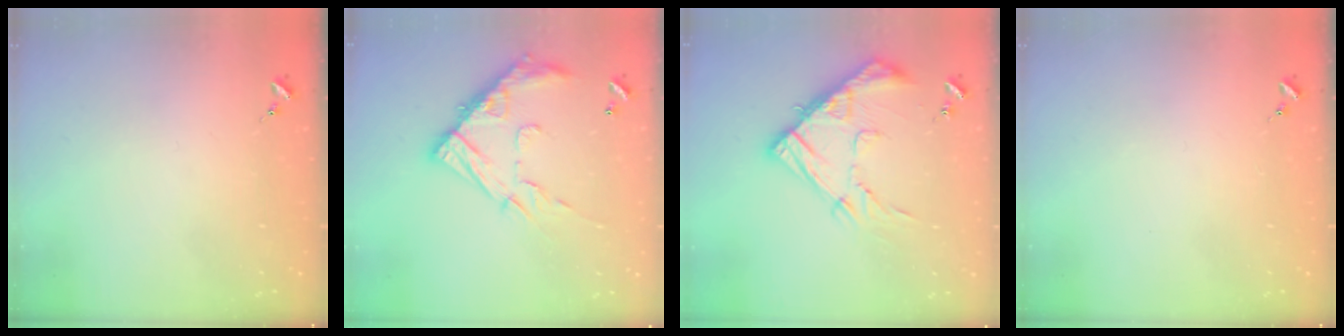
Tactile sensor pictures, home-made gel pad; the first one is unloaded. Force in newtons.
{"total": 17.4, "press": 17.3, "slide": 1.3}
{"total": 15.9, "press": 15.9, "slide": 1.2}
{"total": 0.0}